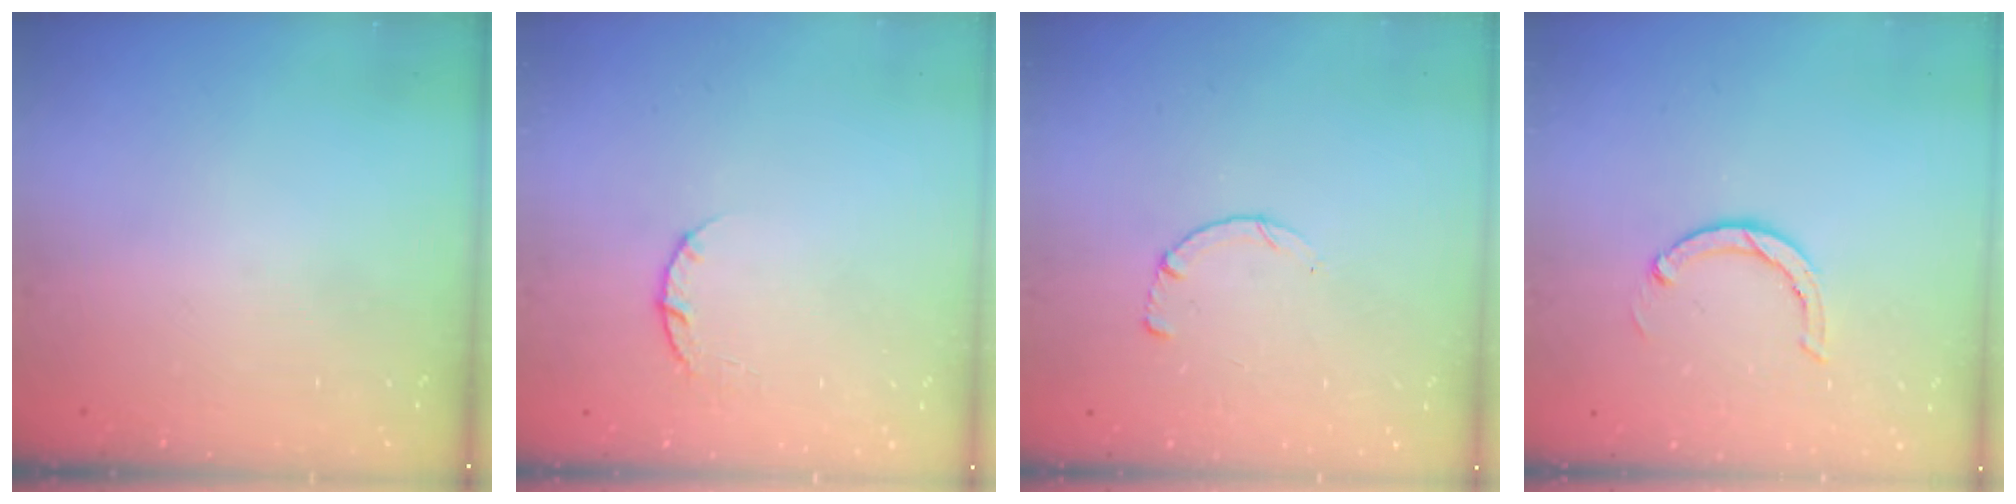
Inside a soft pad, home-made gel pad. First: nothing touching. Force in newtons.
{"total": 3.8, "press": 3.8, "slide": 0.5}
{"total": 2.6, "press": 2.5, "slide": 0.3}
{"total": 3.1, "press": 3.1, "slide": 0.1}